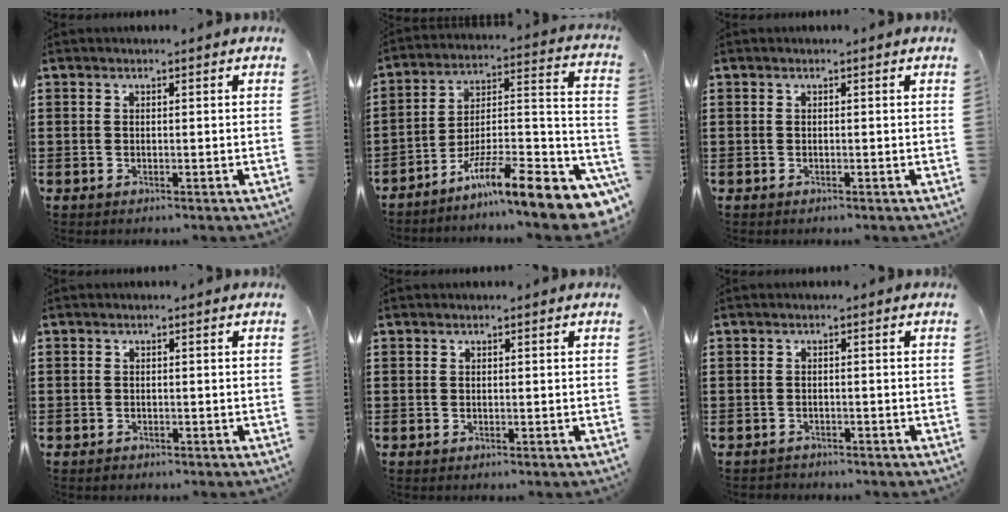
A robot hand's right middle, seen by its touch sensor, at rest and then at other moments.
{"total": 10.9, "force": [-7.6, 0.9, 7.8], "torque": [-0.107, -0.005, -0.141]}
{"total": 0.0}
{"total": 0.7, "force": [-0.5, 0.5, -0.1], "torque": [0.002, 0.005, -0.013]}
{"total": 0.0}
{"total": 1.0, "force": [-1.0, 0.2, 0.0], "torque": [-0.003, 0.003, -0.023]}